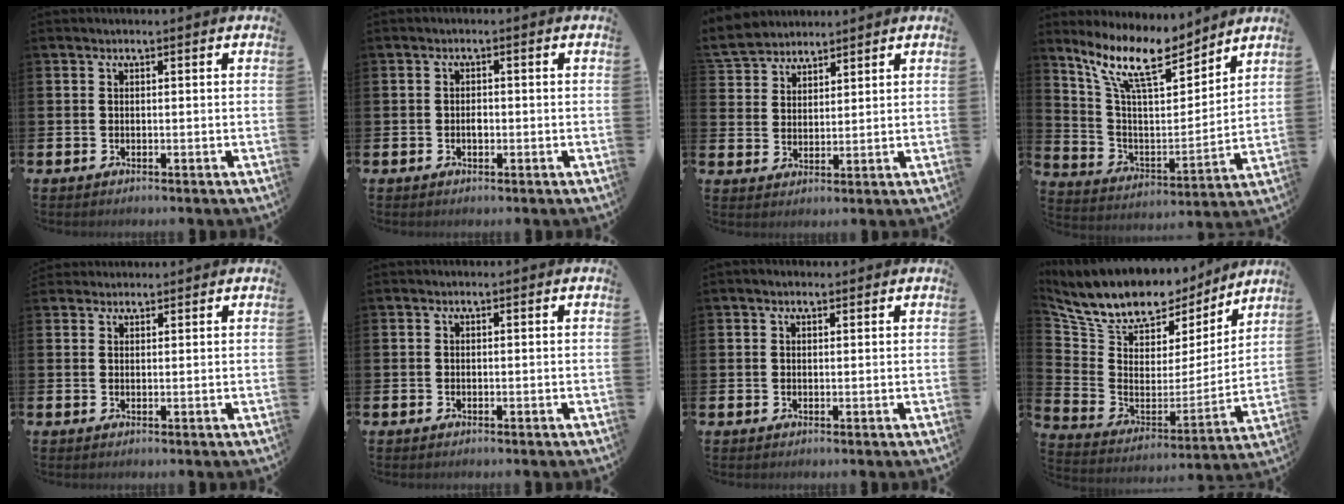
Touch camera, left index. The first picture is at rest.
{"total": 1.2, "force": [-0.2, 0.8, 0.9], "torque": [-0.004, -0.001, -0.008]}
{"total": 4.5, "force": [4.3, 1.3, -0.3], "torque": [-0.016, -0.014, 0.080]}
{"total": 12.1, "force": [10.0, 3.3, 5.9], "torque": [-0.138, -0.056, 0.177]}
{"total": 1.8, "force": [1.7, 0.4, -0.2], "torque": [0.001, -0.001, 0.032]}
{"total": 0.0}
{"total": 1.2, "force": [1.0, 0.5, 0.4], "torque": [0.003, 0.002, 0.015]}
{"total": 12.0, "force": [10.6, 4.6, 3.4], "torque": [-0.120, -0.060, 0.187]}